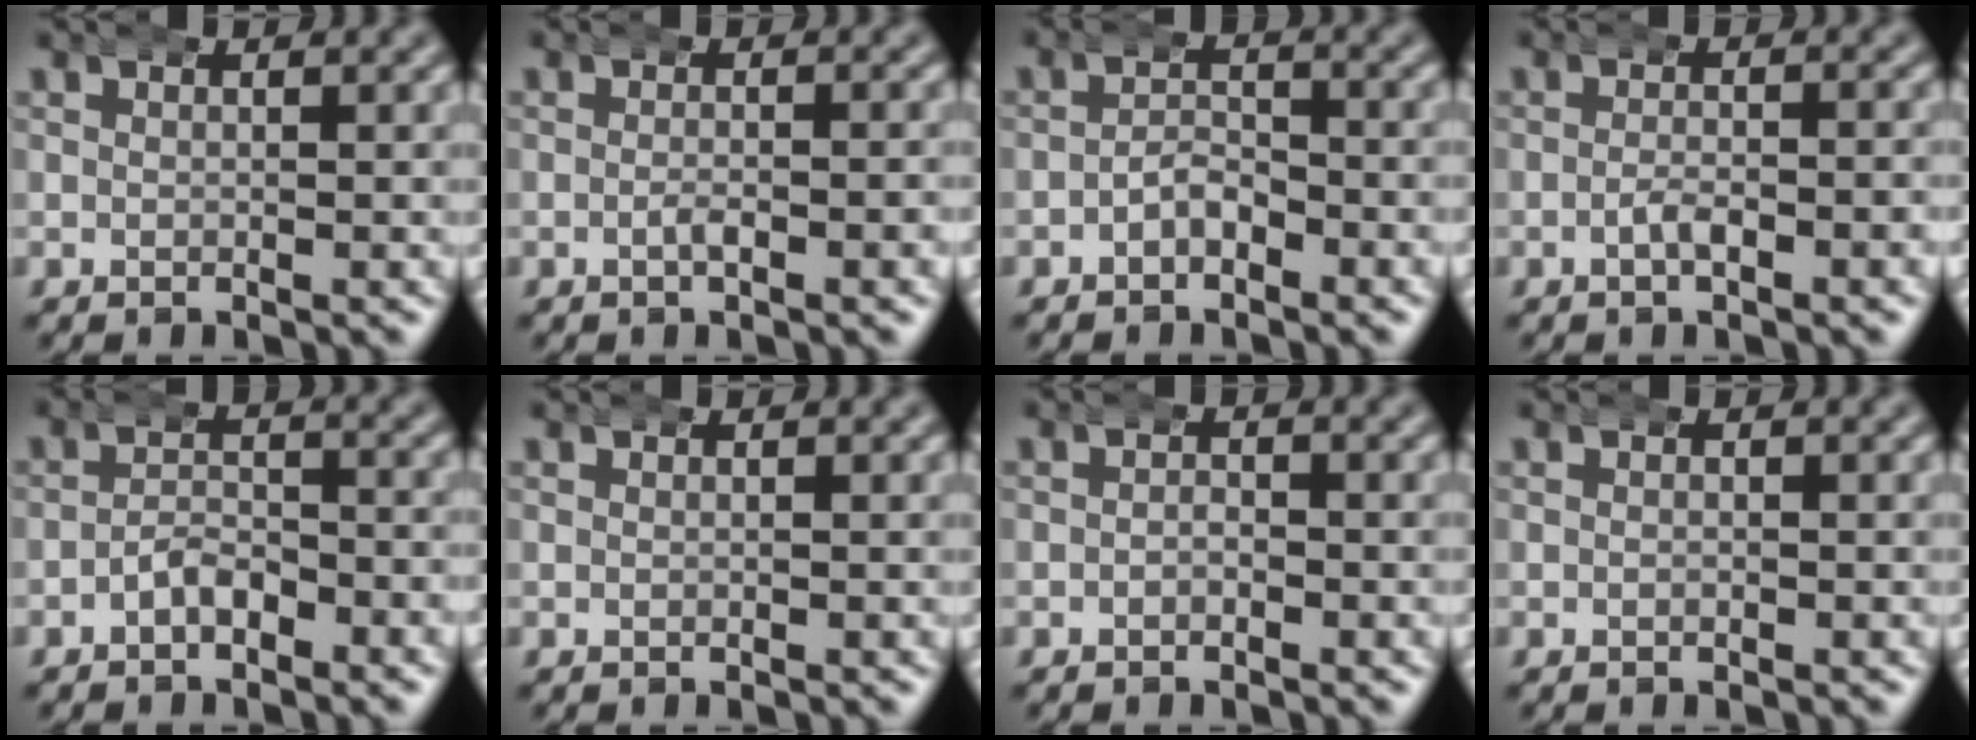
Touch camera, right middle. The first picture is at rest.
{"total": 1.5, "force": [-0.9, 0.3, 1.1], "torque": [-0.017, -0.001, -0.019]}
{"total": 2.4, "force": [-2.1, 1.0, 0.4], "torque": [0.007, -0.001, -0.040]}
{"total": 1.9, "force": [-1.4, 0.2, 1.3], "torque": [-0.023, -0.002, -0.024]}
{"total": 2.7, "force": [-2.4, 1.1, 0.6], "torque": [0.003, 0.003, -0.046]}
{"total": 0.0}
{"total": 0.8, "force": [-0.6, 0.4, 0.4], "torque": [0.001, 0.000, -0.014]}
{"total": 0.0}